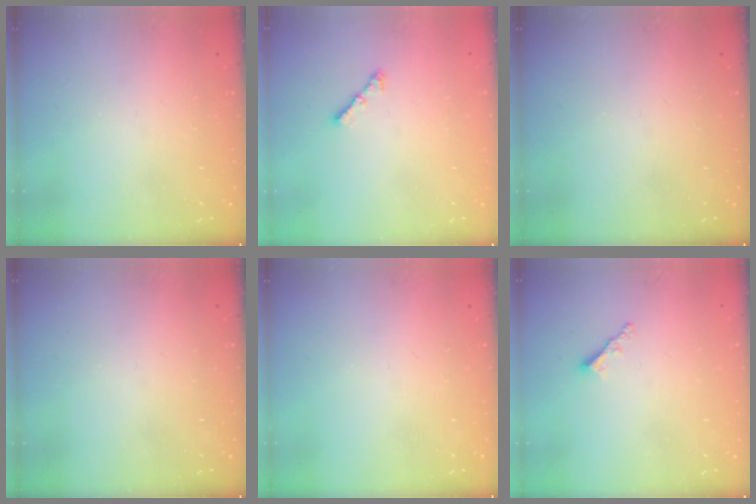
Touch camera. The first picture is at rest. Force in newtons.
{"total": 3.0, "press": 2.9, "slide": 0.6}
{"total": 0.0}
{"total": 0.0}
{"total": 0.0}
{"total": 2.5, "press": 2.5, "slide": 0.3}